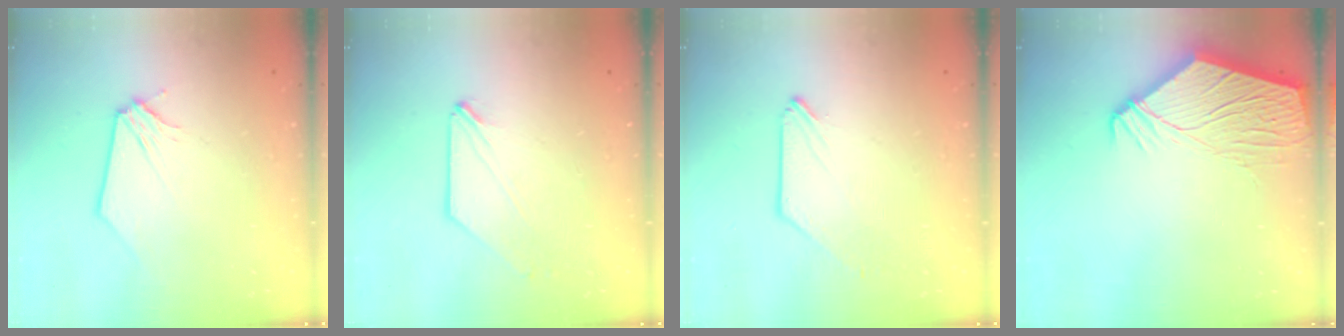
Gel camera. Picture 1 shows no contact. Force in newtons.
{"total": 0.0}
{"total": 0.0}
{"total": 13.8, "press": 13.8, "slide": 1.5}